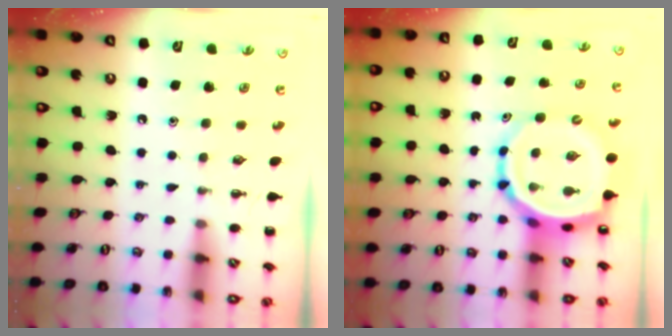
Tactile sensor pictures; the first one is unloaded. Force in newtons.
{"total": 8.5, "press": 8.1, "slide": 2.3}